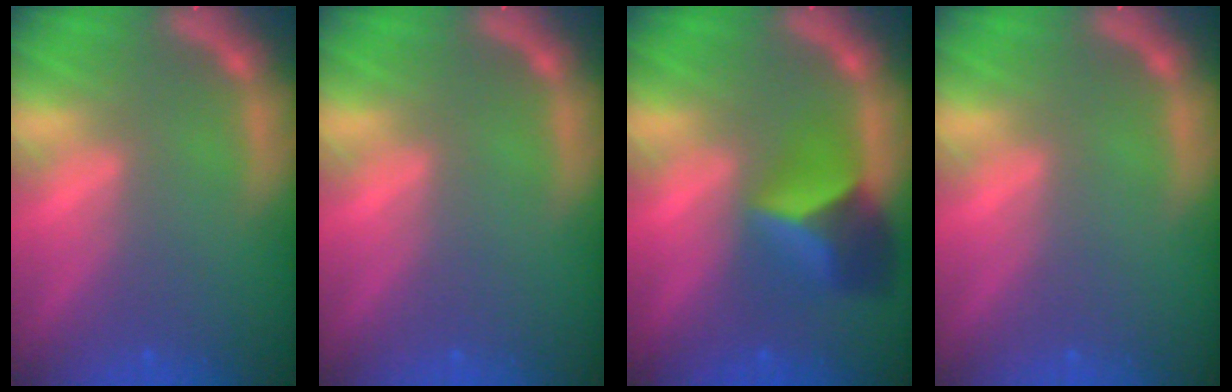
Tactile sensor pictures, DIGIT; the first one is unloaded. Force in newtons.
{"total": 0.0}
{"total": 5.4}
{"total": 0.0}